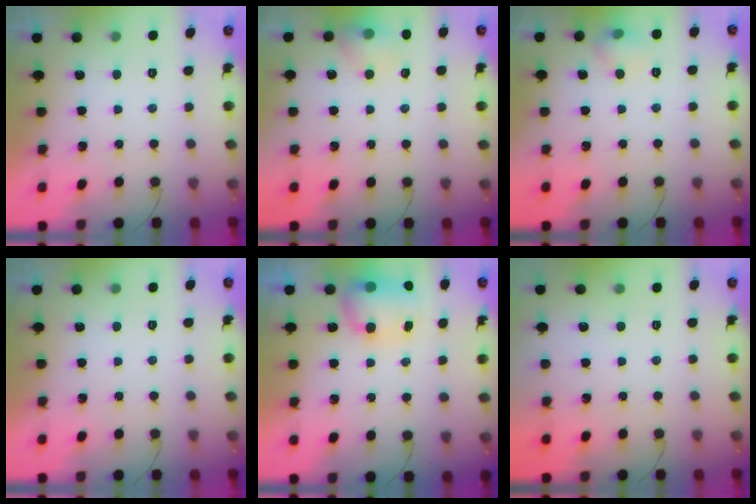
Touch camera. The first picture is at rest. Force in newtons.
{"total": 9.0, "press": 8.9, "slide": 1.7}
{"total": 6.2, "press": 6.0, "slide": 1.7}
{"total": 0.0}
{"total": 7.9, "press": 7.7, "slide": 1.9}
{"total": 0.0}